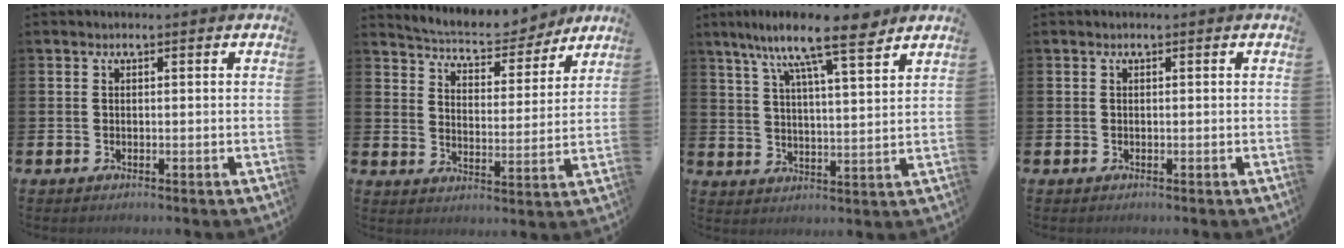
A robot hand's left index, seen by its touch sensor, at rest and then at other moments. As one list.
[{"total": 6.4, "force": [6.2, 1.3, 0.9], "torque": [-0.045, -0.050, 0.104]}, {"total": 11.8, "force": [9.6, 1.7, 6.7], "torque": [-0.124, -0.046, 0.162]}, {"total": 0.0}]